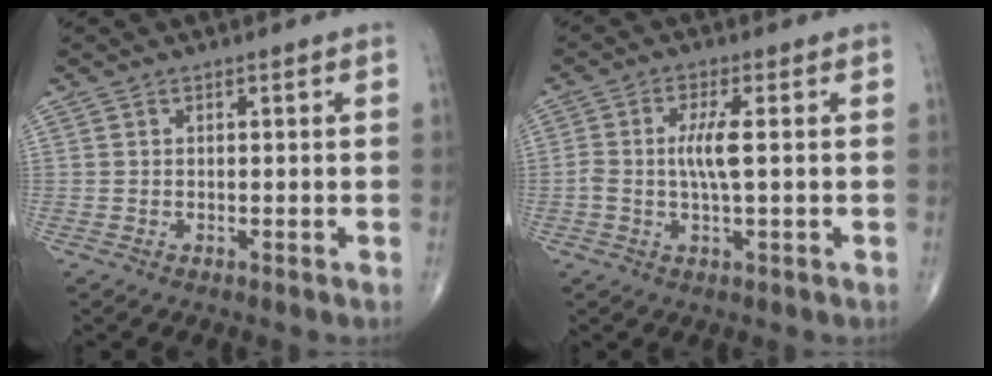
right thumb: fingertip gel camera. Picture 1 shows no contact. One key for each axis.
{"total": 4.9, "fx": 0.0, "fy": 1.0, "fz": 4.8, "tx": -0.112, "ty": 0.003, "tz": -0.002}